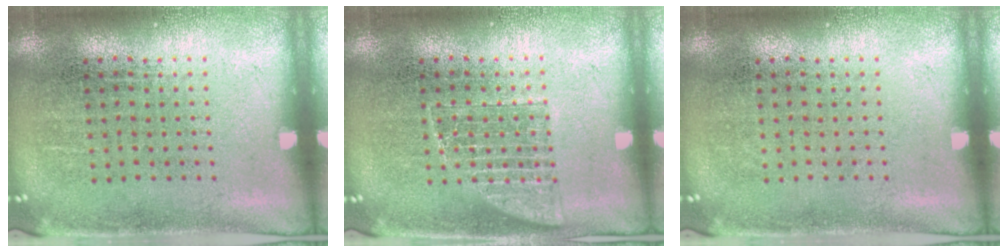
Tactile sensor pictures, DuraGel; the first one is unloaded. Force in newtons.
{"total": 1.8, "press": 1.7, "slide": 0.5}
{"total": 0.0}